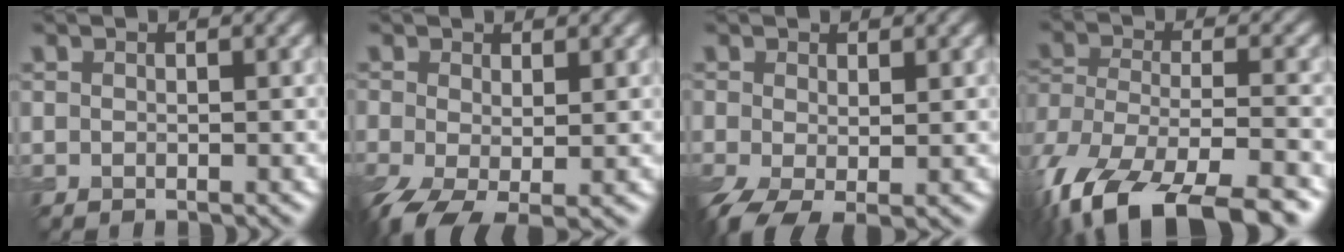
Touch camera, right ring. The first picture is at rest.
{"total": 5.9, "force": [-2.0, 3.0, 4.7], "torque": [-0.110, -0.022, -0.033]}
{"total": 4.5, "force": [-1.4, 2.2, 3.7], "torque": [-0.086, -0.015, -0.027]}
{"total": 14.6, "force": [-10.3, 6.4, 8.1], "torque": [-0.176, -0.044, -0.143]}